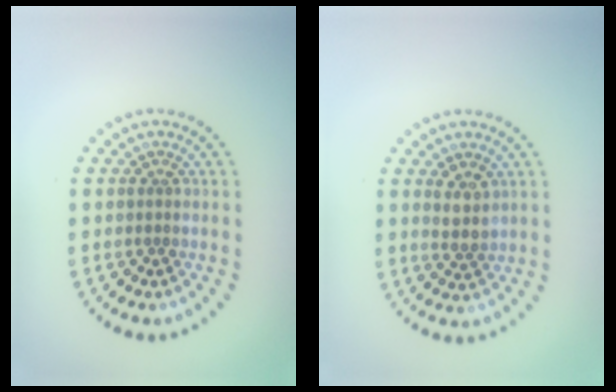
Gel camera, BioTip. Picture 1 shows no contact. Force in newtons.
{"total": 2.0, "press": 1.8, "slide": 1.0}